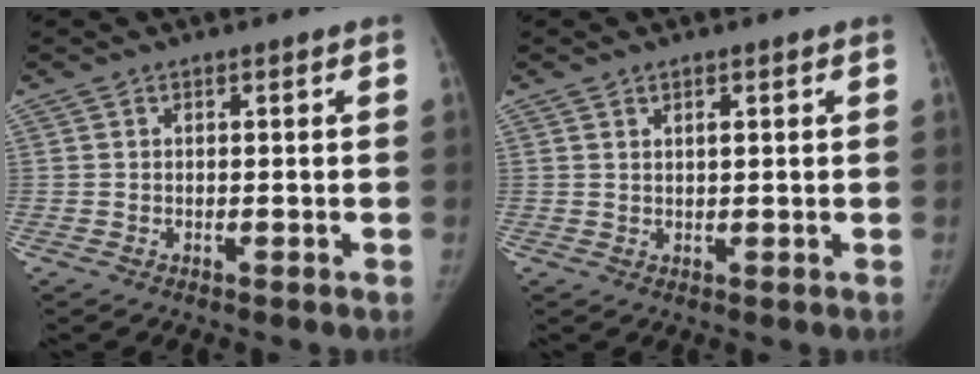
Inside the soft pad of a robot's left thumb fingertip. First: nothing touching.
{"total": 1.1, "force": [0.7, 0.4, 0.8], "torque": [-0.012, -0.003, 0.013]}